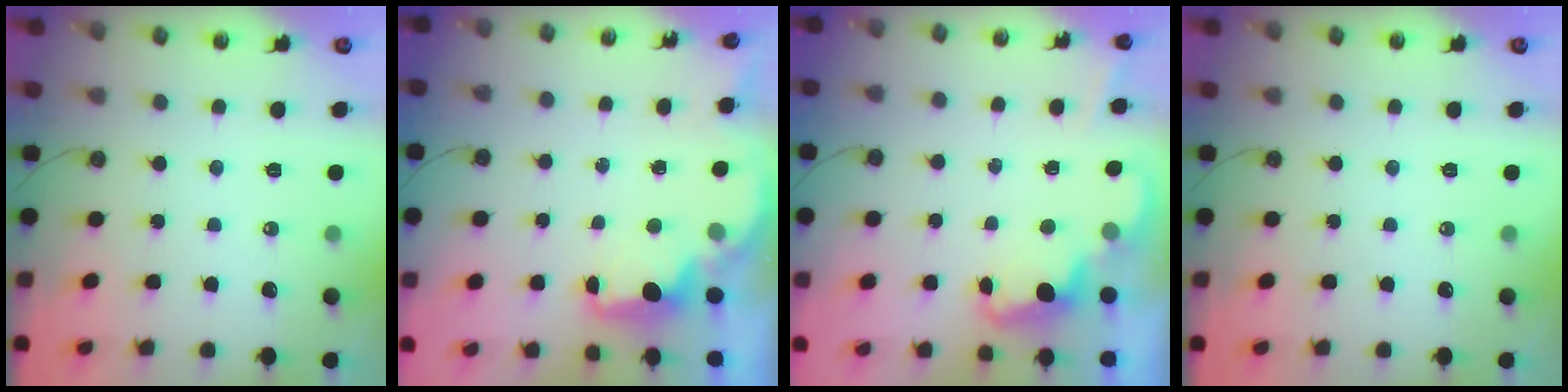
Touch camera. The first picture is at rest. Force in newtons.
{"total": 2.2, "press": 2.1, "slide": 0.6}
{"total": 2.5, "press": 2.4, "slide": 0.5}
{"total": 0.0}